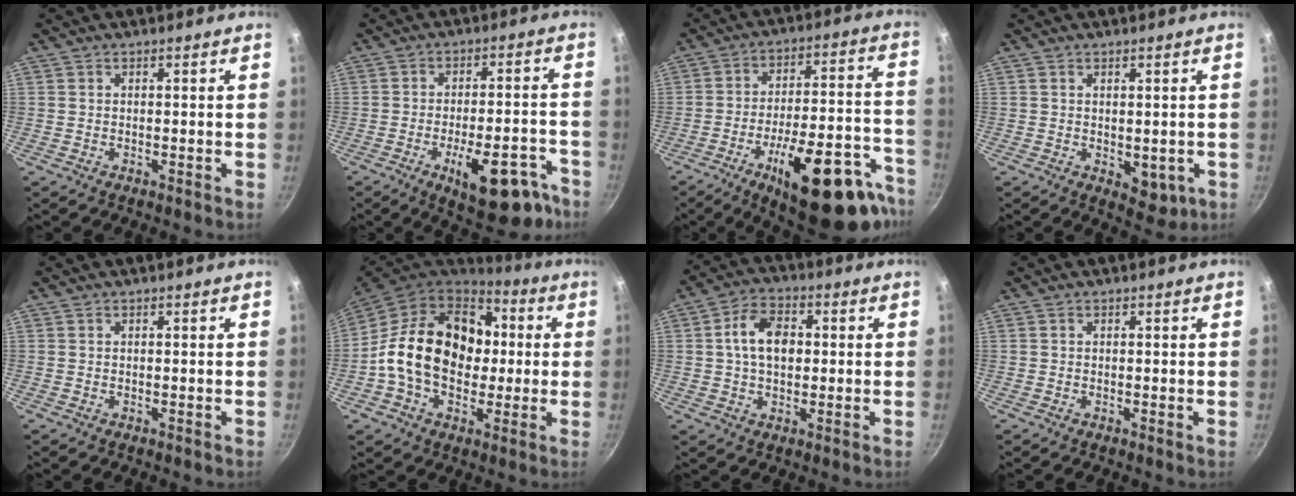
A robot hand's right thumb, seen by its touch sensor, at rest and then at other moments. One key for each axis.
{"total": 15.5, "fx": -8.0, "fy": 6.5, "fz": 11.5, "tx": -0.115, "ty": 0.041, "tz": -0.103}
{"total": 26.0, "fx": -14.9, "fy": 9.4, "fz": 19.2, "tx": -0.210, "ty": 0.074, "tz": -0.212}
{"total": 5.2, "fx": -0.9, "fy": 3.1, "fz": 4.1, "tx": -0.038, "ty": -0.004, "tz": -0.002}
{"total": 0.0}
{"total": 21.9, "fx": 0.6, "fy": 16.4, "fz": 14.4, "tx": -0.219, "ty": 0.035, "tz": 0.003}
{"total": 8.8, "fx": 0.9, "fy": 5.9, "fz": 6.5, "tx": -0.094, "ty": 0.017, "tz": 0.007}
{"total": 0.0}